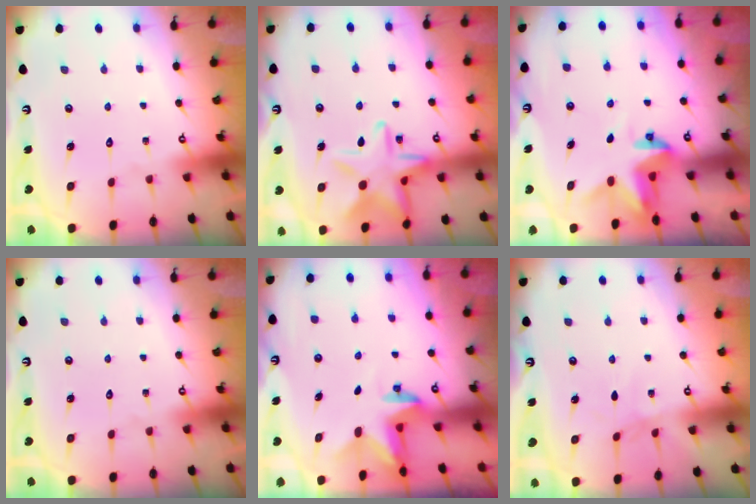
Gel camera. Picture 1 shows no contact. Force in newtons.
{"total": 15.3, "press": 15.3, "slide": 0.9}
{"total": 3.4, "press": 3.4, "slide": 0.2}
{"total": 0.0}
{"total": 2.4, "press": 2.4, "slide": 0.4}
{"total": 0.9, "press": 0.8, "slide": 0.3}